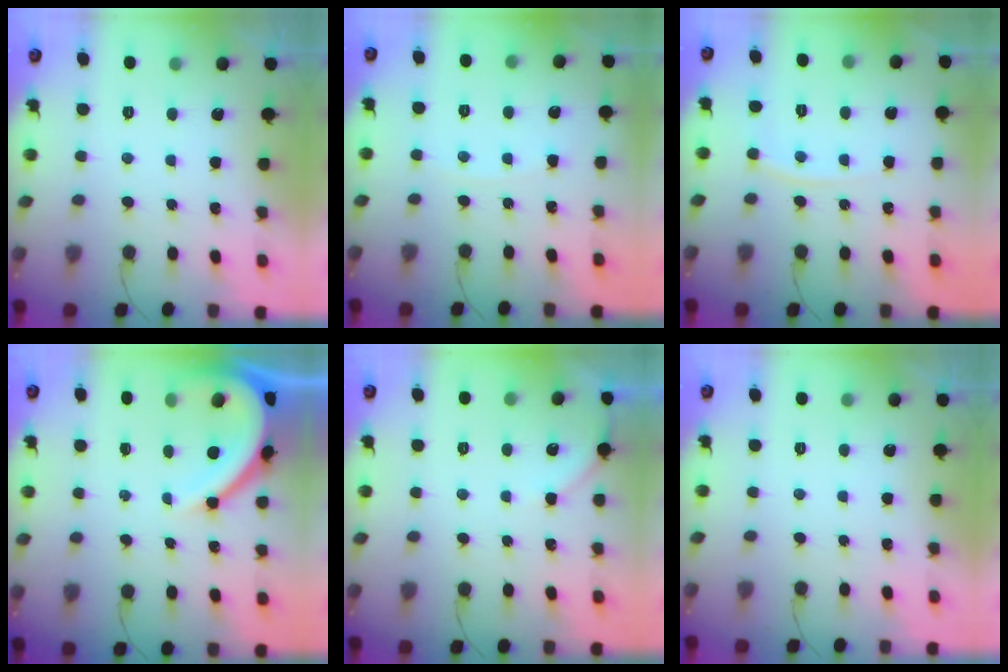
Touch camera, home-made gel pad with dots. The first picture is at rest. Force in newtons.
{"total": 2.7, "press": 2.7, "slide": 0.5}
{"total": 3.8, "press": 3.8, "slide": 0.2}
{"total": 11.2, "press": 11.1, "slide": 1.0}
{"total": 2.8, "press": 2.8, "slide": 0.4}
{"total": 0.0}